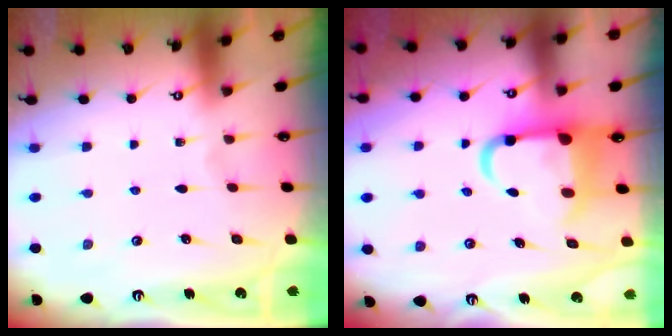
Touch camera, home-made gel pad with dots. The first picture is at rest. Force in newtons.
{"total": 9.4, "press": 9.0, "slide": 2.8}